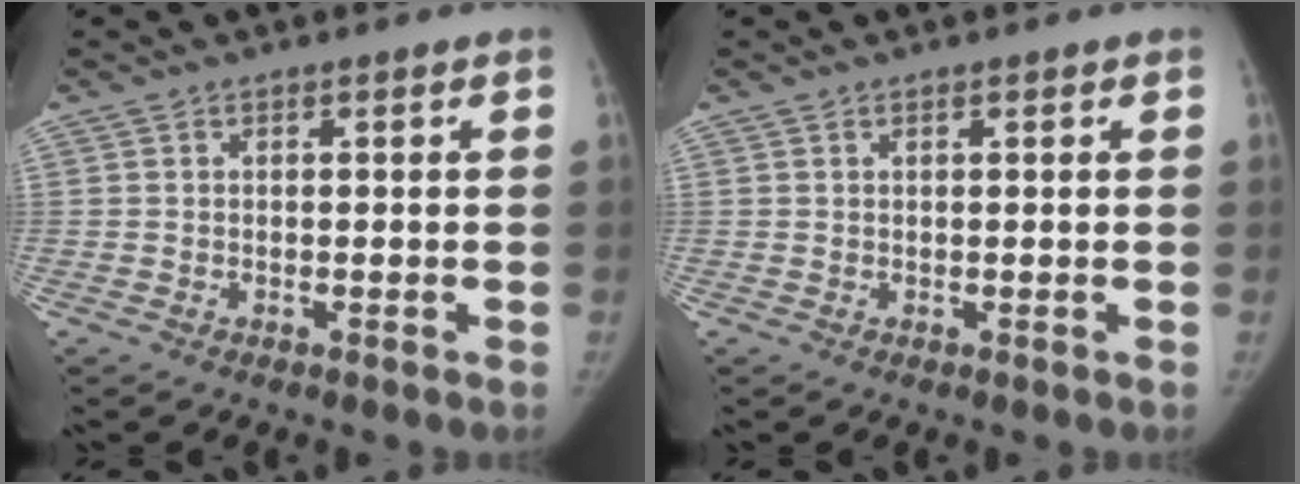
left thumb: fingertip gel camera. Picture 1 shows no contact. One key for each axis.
{"total": 0.6, "fx": 0.3, "fy": 0.1, "fz": 0.4, "tx": -0.007, "ty": 0.000, "tz": 0.005}